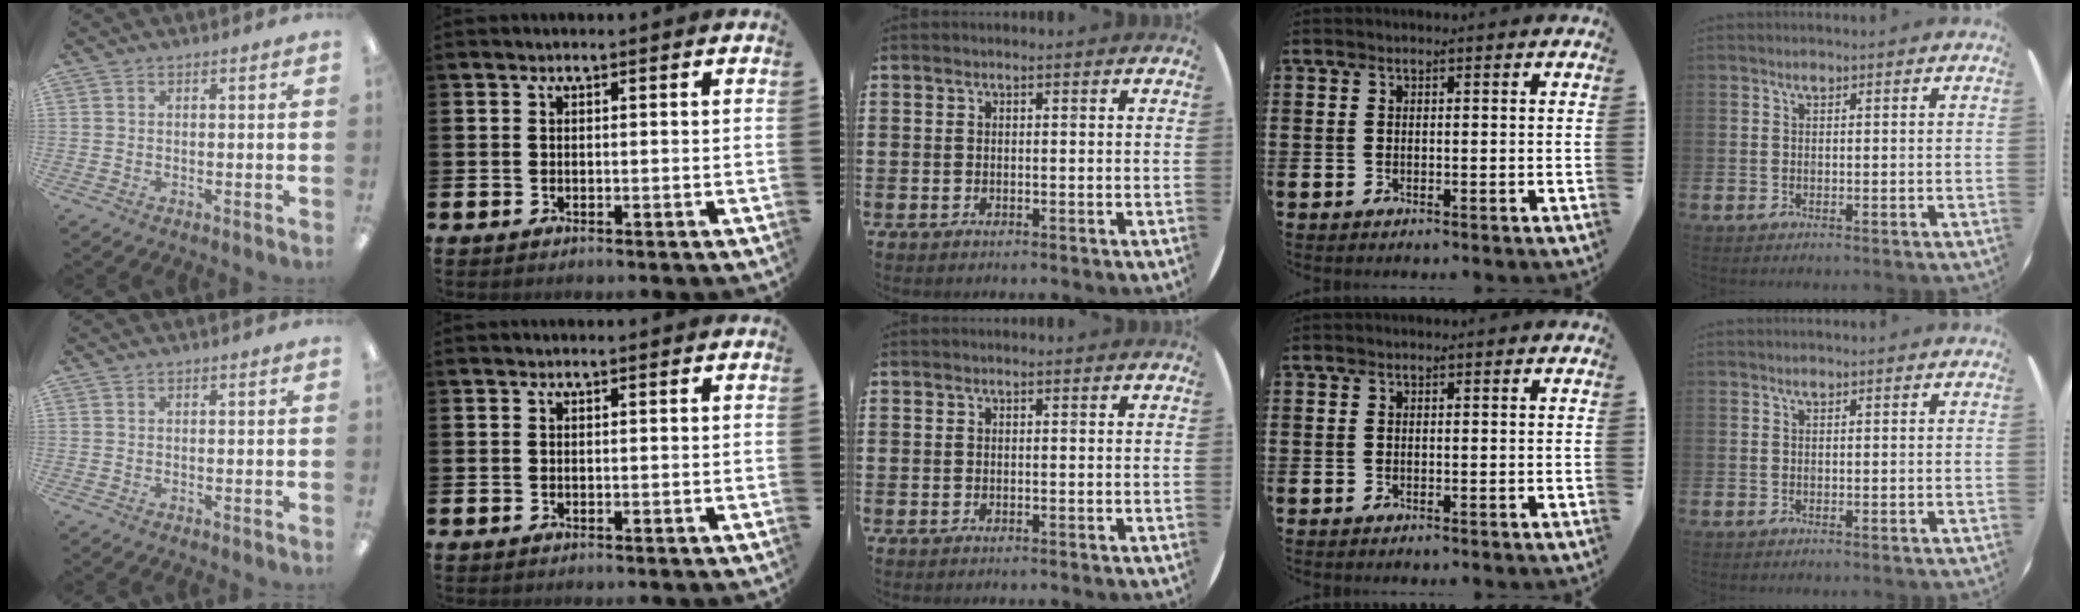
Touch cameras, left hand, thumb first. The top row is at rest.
{}